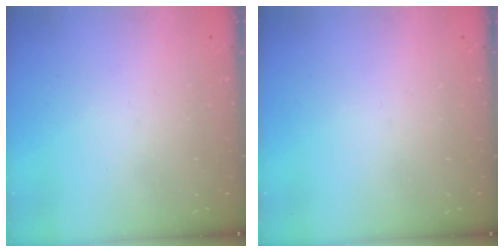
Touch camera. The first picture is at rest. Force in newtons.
{"total": 0.0}